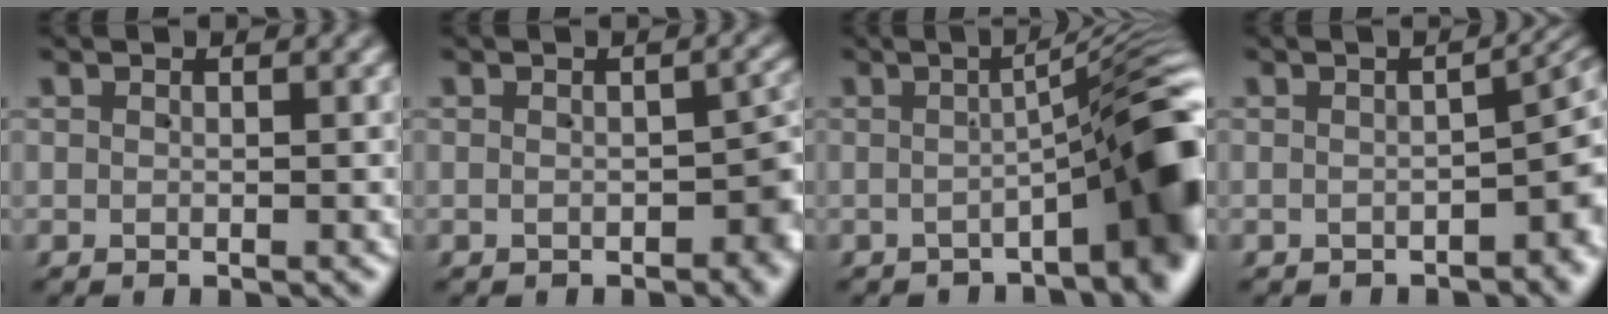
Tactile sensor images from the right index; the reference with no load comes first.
{"total": 2.9, "force": [-1.2, 1.6, 2.2], "torque": [-0.016, -0.004, -0.018]}
{"total": 9.5, "force": [-2.9, 2.6, 8.7], "torque": [-0.088, 0.017, -0.048]}
{"total": 3.8, "force": [-1.0, 1.4, 3.4], "torque": [-0.031, 0.010, -0.021]}